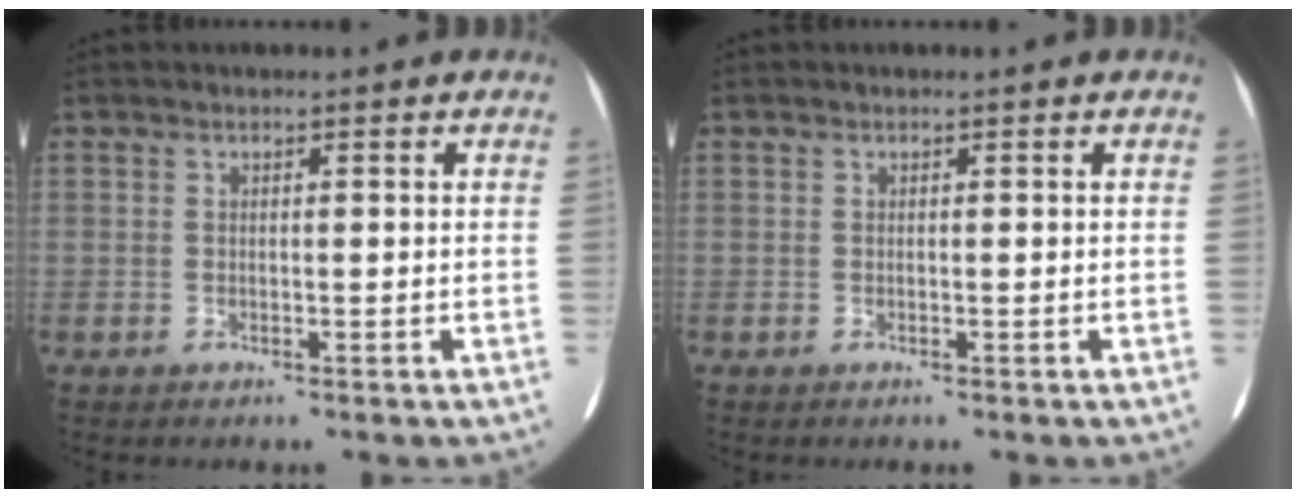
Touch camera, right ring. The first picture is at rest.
{"total": 0.0}